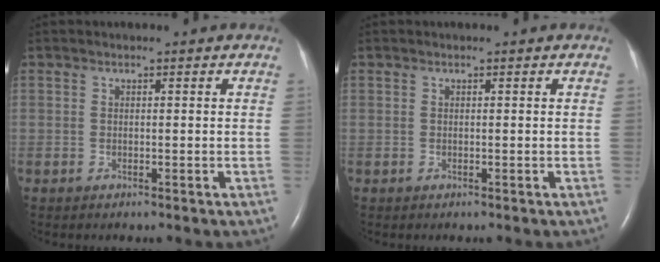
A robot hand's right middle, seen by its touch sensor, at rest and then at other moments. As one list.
[{"total": 0.0}]